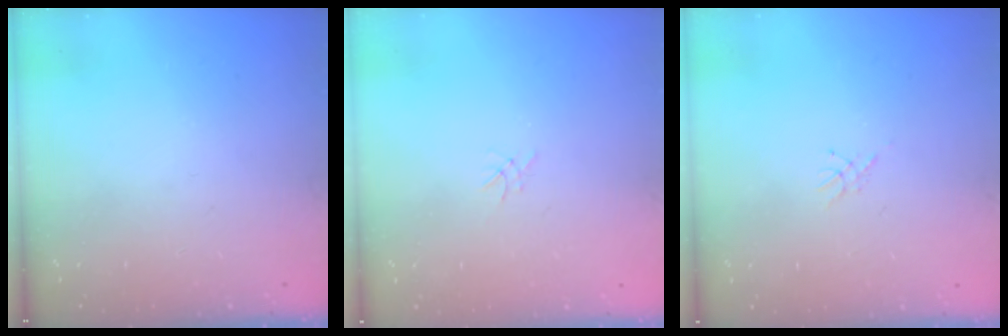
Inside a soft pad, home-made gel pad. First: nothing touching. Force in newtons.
{"total": 0.0}
{"total": 2.3, "press": 2.2, "slide": 0.3}